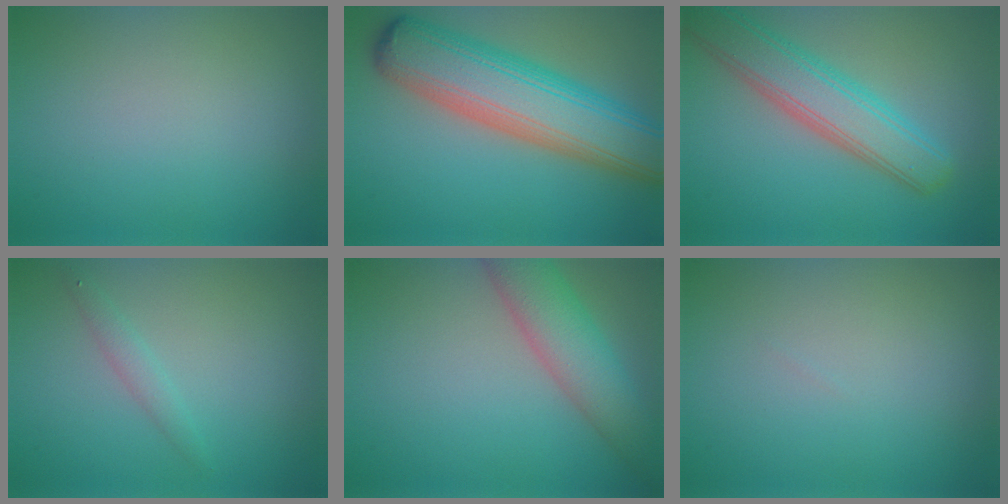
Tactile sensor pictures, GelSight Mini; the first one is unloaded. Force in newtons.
{"total": 11.0, "press": 11.0, "slide": 0.4}
{"total": 6.4, "press": 6.4, "slide": 0.3}
{"total": 1.3, "press": 1.3, "slide": 0.0}
{"total": 5.8, "press": 5.8, "slide": 0.2}
{"total": 0.0}